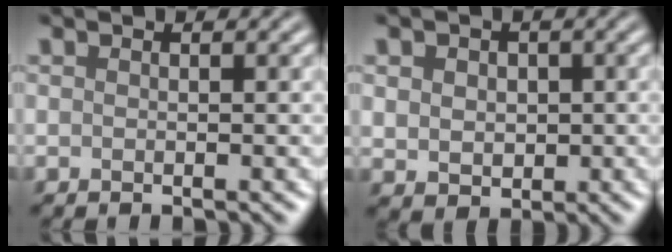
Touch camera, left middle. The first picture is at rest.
{"total": 3.2, "force": [0.6, 2.7, 1.7], "torque": [-0.034, 0.006, 0.006]}